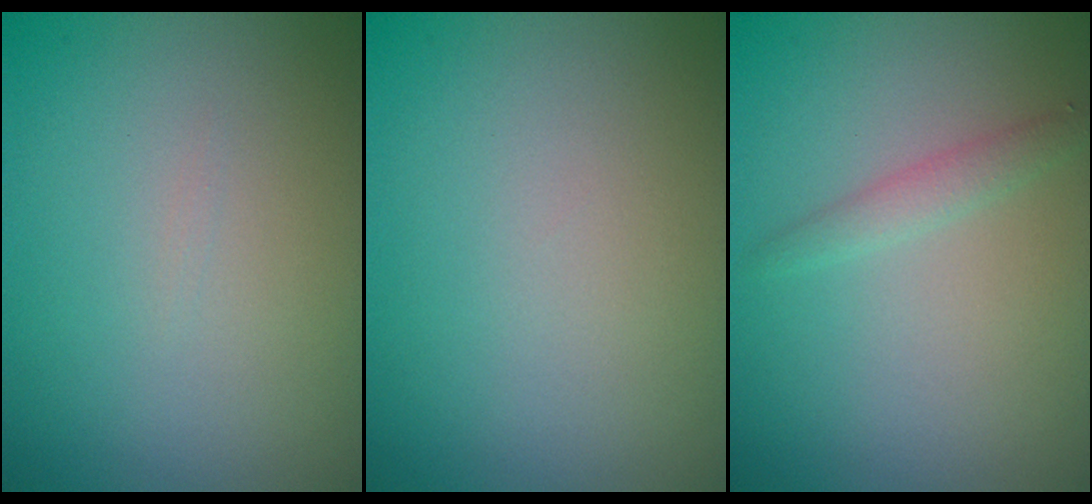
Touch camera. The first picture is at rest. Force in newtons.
{"total": 0.0}
{"total": 1.3, "press": 1.2, "slide": 0.0}